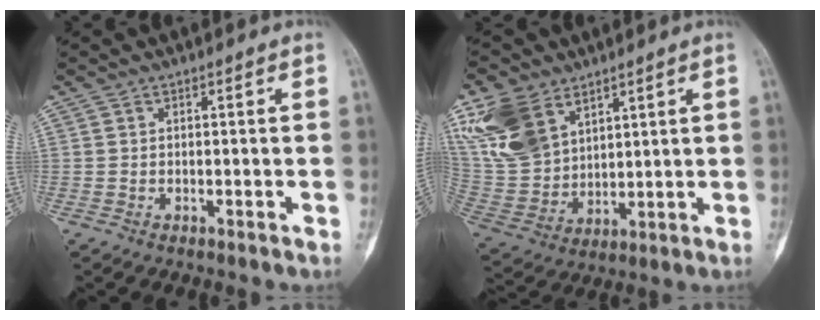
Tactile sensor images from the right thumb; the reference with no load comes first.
{"total": 15.6, "force": [8.3, 10.1, 8.6], "torque": [-0.167, -0.023, 0.182]}